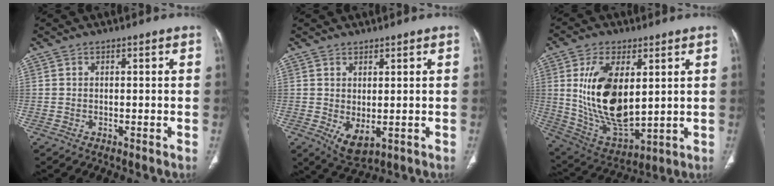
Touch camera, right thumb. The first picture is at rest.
{"total": 4.7, "force": [-0.3, 2.3, 4.1], "torque": [-0.068, -0.008, 0.015]}
{"total": 18.4, "force": [3.3, 9.4, 15.5], "torque": [-0.279, -0.024, 0.080]}